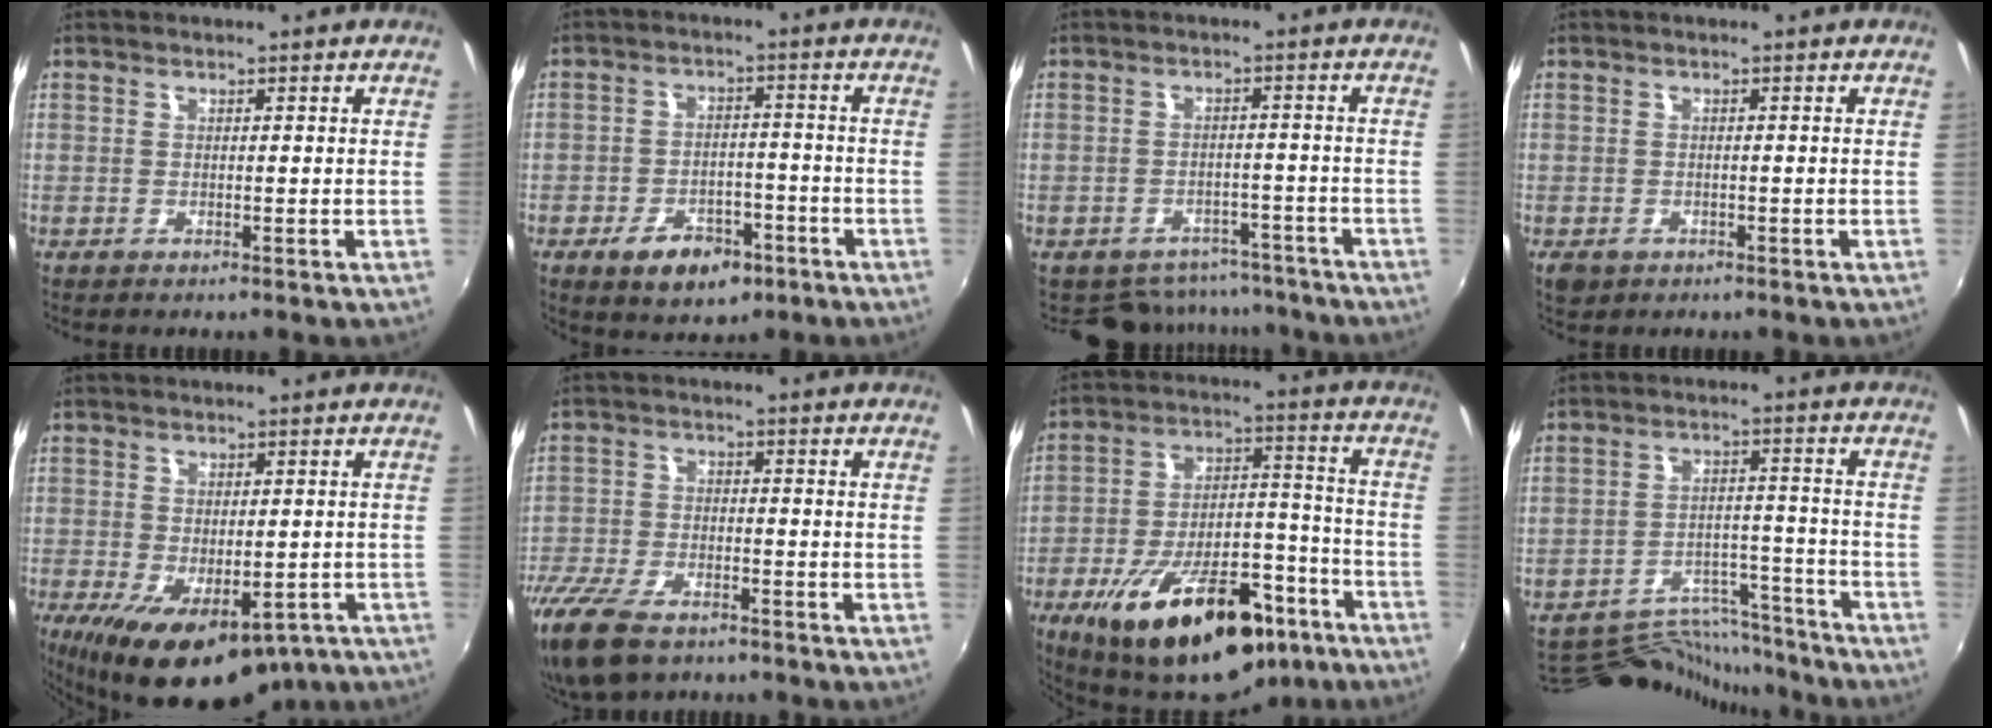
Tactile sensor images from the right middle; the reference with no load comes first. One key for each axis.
{"total": 8.5, "fx": -4.8, "fy": 5.3, "fz": 4.6, "tx": -0.097, "ty": 0.008, "tz": -0.061}
{"total": 9.7, "fx": -8.2, "fy": 5.1, "fz": 1.5, "tx": -0.036, "ty": 0.015, "tz": -0.098}
{"total": 2.8, "fx": -1.3, "fy": 2.1, "fz": 1.3, "tx": -0.027, "ty": -0.008, "tz": -0.018}
{"total": 14.0, "fx": -7.8, "fy": 7.0, "fz": 9.3, "tx": -0.165, "ty": -0.042, "tz": -0.104}
{"total": 13.6, "fx": -9.9, "fy": 6.1, "fz": 7.1, "tx": -0.179, "ty": -0.041, "tz": -0.186}
{"total": 25.7, "fx": -16.0, "fy": 11.4, "fz": 16.6, "tx": -0.284, "ty": 0.001, "tz": -0.226}
{"total": 13.4, "fx": -12.9, "fy": 3.6, "fz": 1.3, "tx": -0.035, "ty": 0.031, "tz": -0.189}